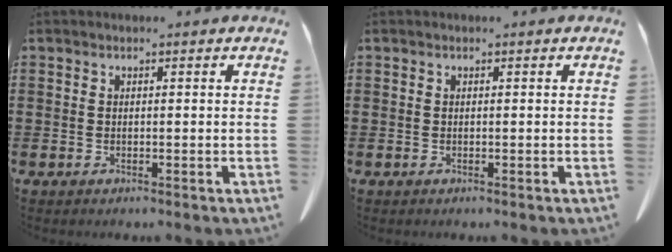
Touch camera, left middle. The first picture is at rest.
{"total": 0.0}